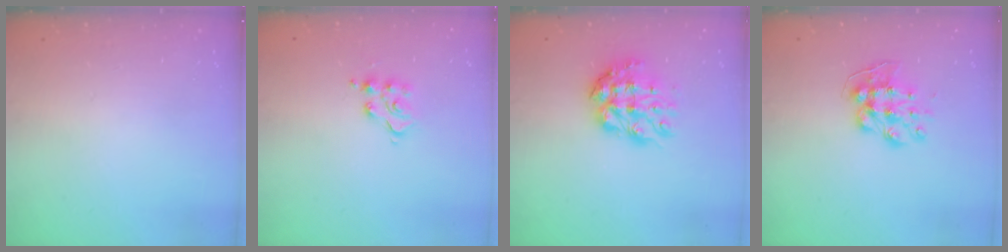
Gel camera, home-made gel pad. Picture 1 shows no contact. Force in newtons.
{"total": 7.6, "press": 7.5, "slide": 0.3}
{"total": 9.9, "press": 9.8, "slide": 1.0}
{"total": 9.7, "press": 9.7, "slide": 0.6}